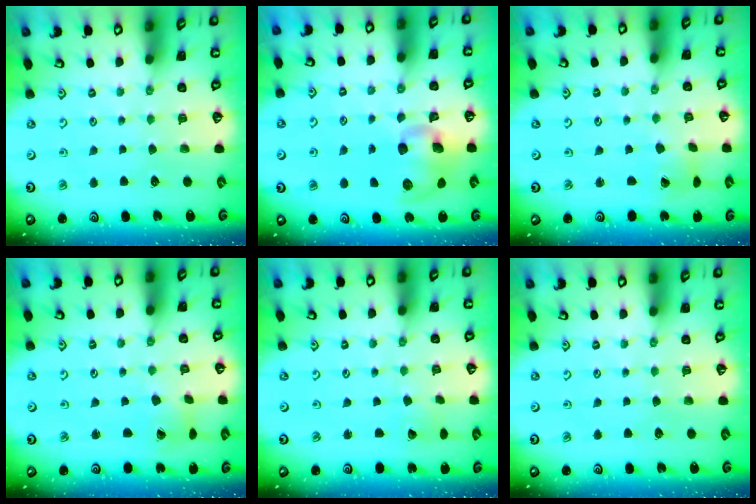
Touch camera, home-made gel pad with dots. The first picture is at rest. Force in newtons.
{"total": 10.6, "press": 10.5, "slide": 1.7}
{"total": 1.8, "press": 1.8, "slide": 0.2}
{"total": 2.0, "press": 2.0, "slide": 0.3}
{"total": 2.5, "press": 2.5, "slide": 0.3}
{"total": 0.0}